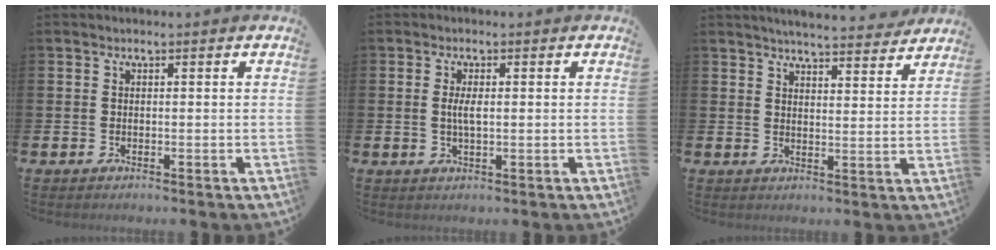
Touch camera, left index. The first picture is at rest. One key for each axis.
{"total": 2.4, "fx": 0.3, "fy": 0.8, "fz": 2.2, "tx": -0.042, "ty": 0.001, "tz": 0.003}
{"total": 5.2, "fx": 5.2, "fy": 0.2, "fz": 0.8, "tx": -0.021, "ty": -0.034, "tz": 0.090}